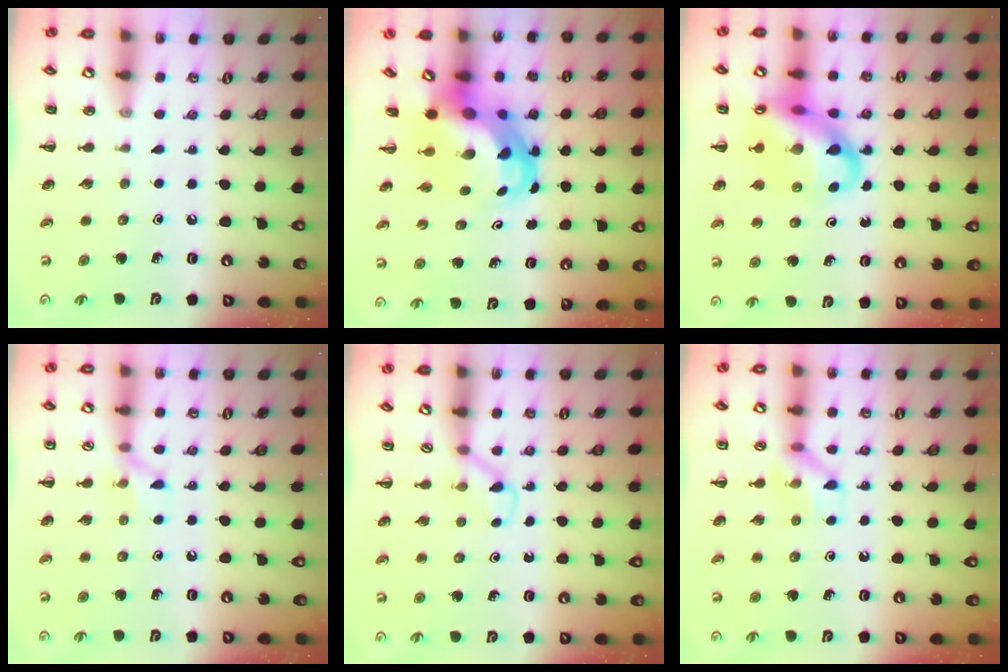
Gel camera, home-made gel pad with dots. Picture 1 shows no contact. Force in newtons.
{"total": 7.4, "press": 7.1, "slide": 1.9}
{"total": 18.6, "press": 18.1, "slide": 4.0}
{"total": 6.1, "press": 6.1, "slide": 1.0}
{"total": 2.5, "press": 2.3, "slide": 0.9}
{"total": 9.3, "press": 9.3, "slide": 0.6}